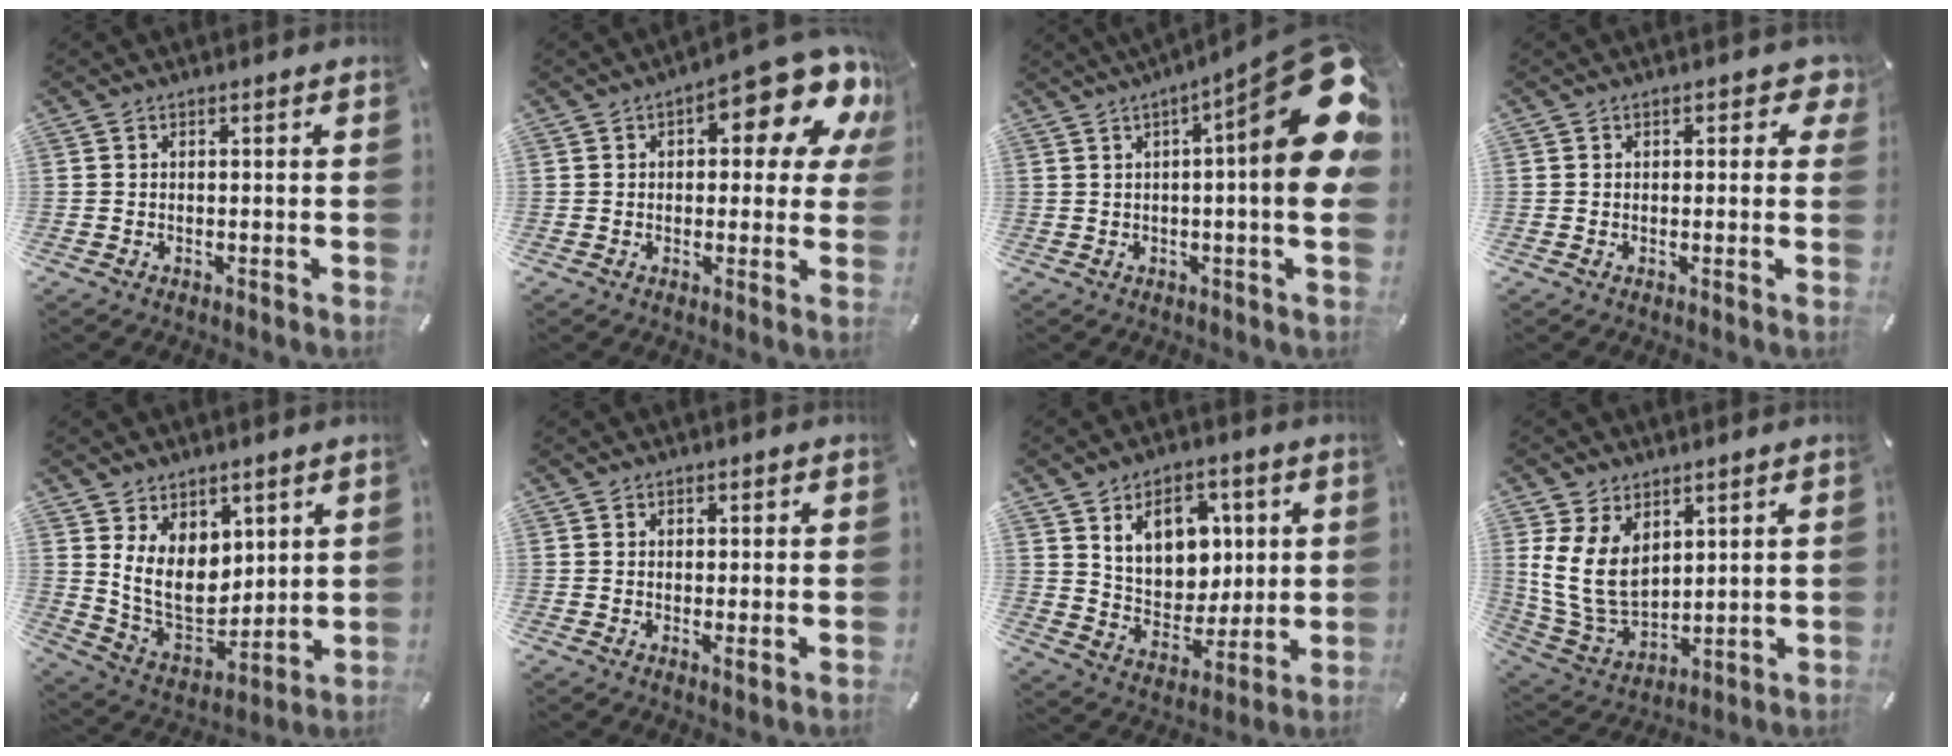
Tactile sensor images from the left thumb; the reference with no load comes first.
{"total": 14.3, "force": [6.9, 5.7, 11.1], "torque": [-0.130, -0.058, 0.110]}
{"total": 23.9, "force": [6.7, 4.1, 22.6], "torque": [-0.303, -0.069, 0.103]}
{"total": 2.9, "force": [1.1, 2.0, 1.9], "torque": [-0.007, -0.004, 0.012]}
{"total": 11.9, "force": [4.1, 9.4, 6.1], "torque": [-0.130, -0.037, 0.082]}
{"total": 1.4, "force": [0.8, 0.9, 0.8], "torque": [-0.007, -0.004, 0.013]}
{"total": 12.8, "force": [5.8, 9.7, 5.9], "torque": [-0.089, -0.024, 0.110]}
{"total": 12.7, "force": [3.7, 9.5, 7.6], "torque": [-0.179, -0.019, 0.071]}